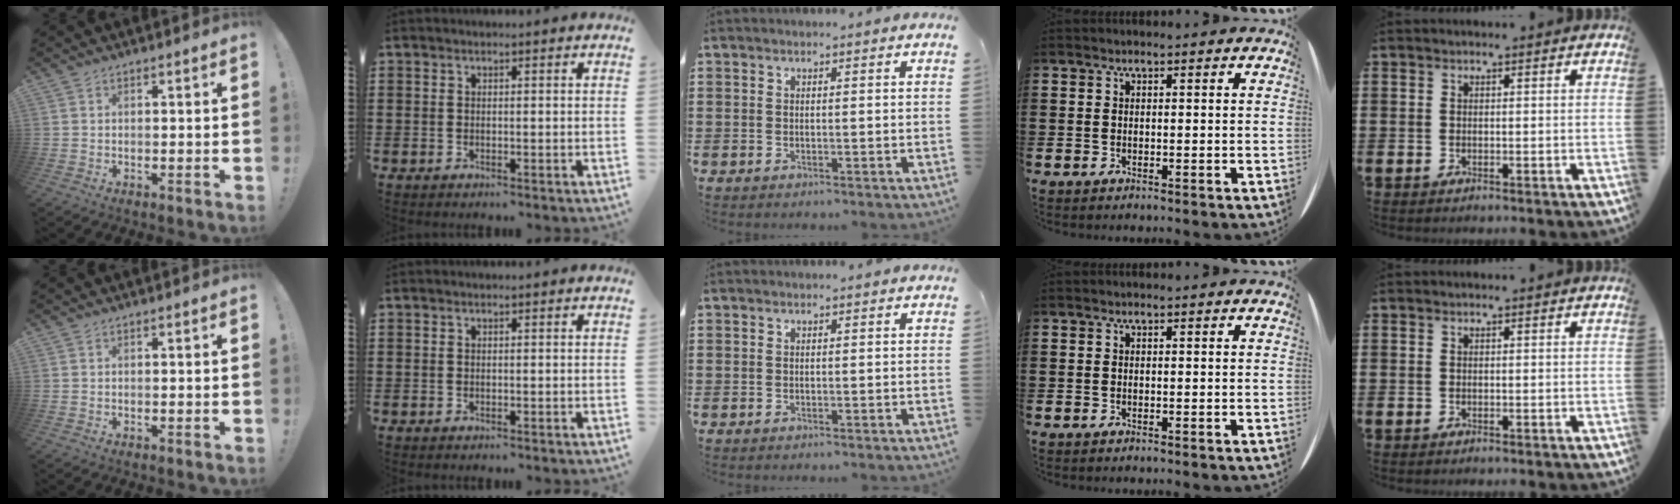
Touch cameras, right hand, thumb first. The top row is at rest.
{}